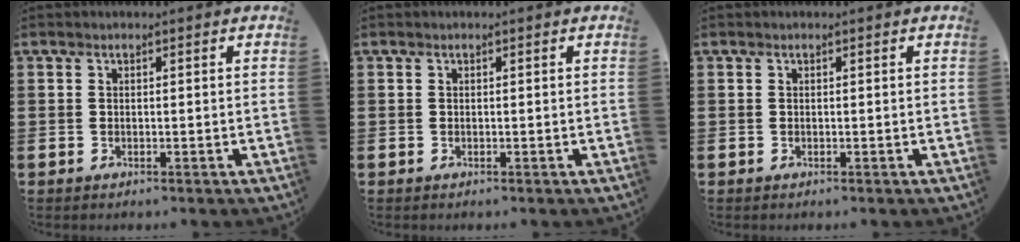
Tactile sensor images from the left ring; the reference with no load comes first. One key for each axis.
{"total": 0.0}
{"total": 0.0}